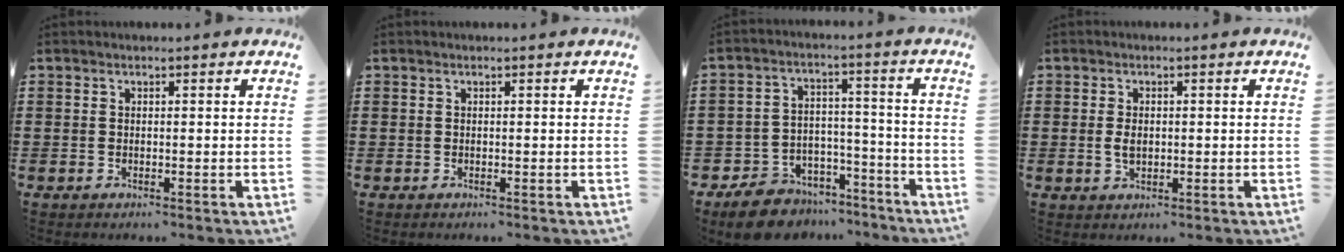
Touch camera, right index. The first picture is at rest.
{"total": 0.0}
{"total": 8.2, "force": [-7.4, 3.0, 1.7], "torque": [-0.032, 0.033, -0.141]}
{"total": 2.5, "force": [0.0, 1.3, 2.1], "torque": [-0.041, 0.000, 0.000]}